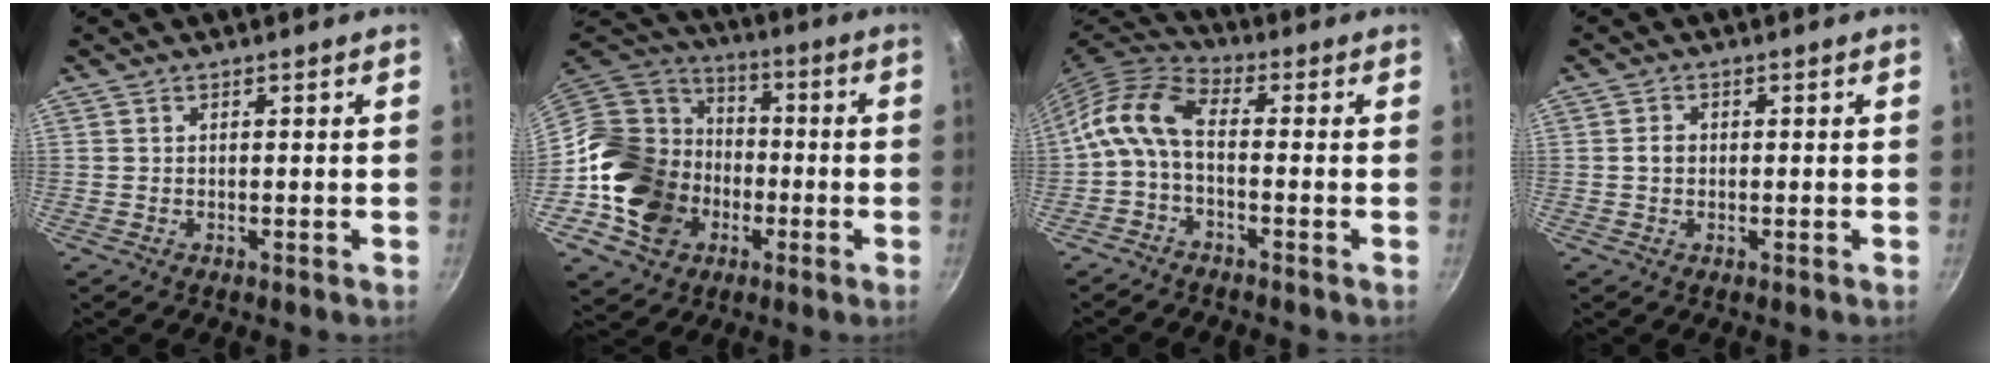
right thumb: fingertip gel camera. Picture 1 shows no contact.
{"total": 21.2, "force": [-6.2, 17.0, 11.1], "torque": [-0.200, 0.054, -0.109]}
{"total": 9.4, "force": [-1.1, 4.8, 8.1], "torque": [-0.162, 0.030, -0.038]}
{"total": 1.8, "force": [0.0, 1.5, 1.0], "torque": [-0.015, 0.006, -0.002]}